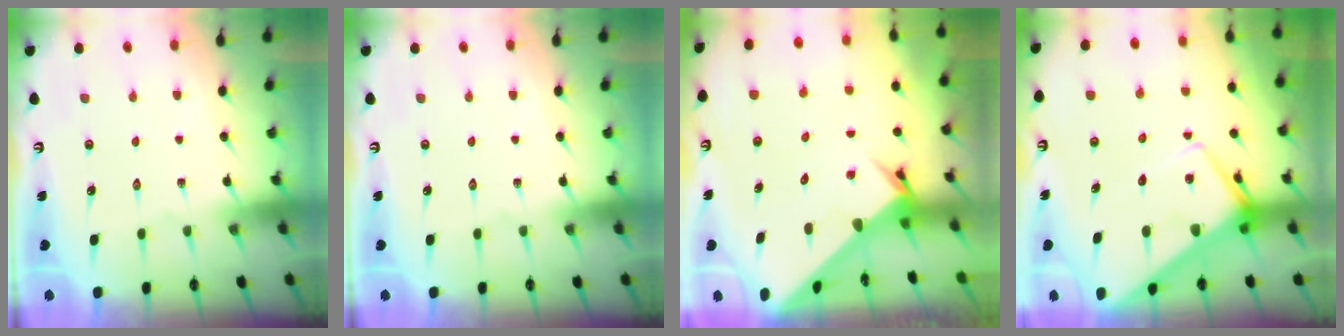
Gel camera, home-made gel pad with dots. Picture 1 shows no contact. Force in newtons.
{"total": 0.0}
{"total": 3.2, "press": 3.1, "slide": 0.2}
{"total": 8.5, "press": 8.4, "slide": 0.8}